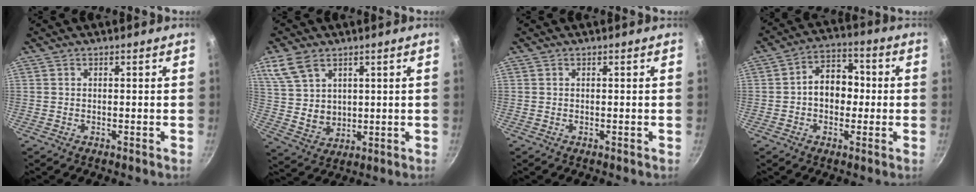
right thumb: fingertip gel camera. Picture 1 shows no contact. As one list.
[{"total": 9.3, "force": [4.8, 6.3, 4.8], "torque": [-0.076, -0.019, 0.108]}, {"total": 0.0}, {"total": 9.3, "force": [-0.3, 7.0, 6.2], "torque": [-0.049, 0.028, -0.016]}]